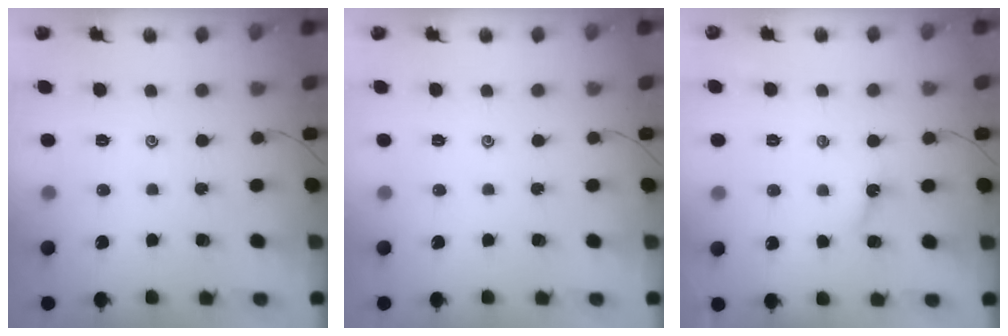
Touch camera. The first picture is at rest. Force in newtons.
{"total": 0.0}
{"total": 2.6, "press": 2.6, "slide": 0.3}